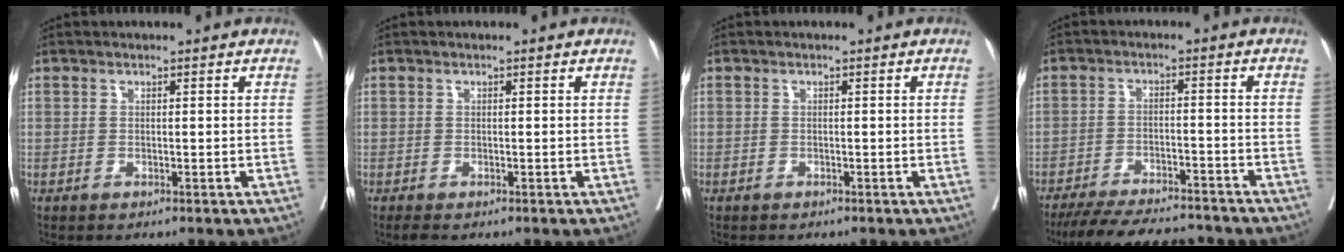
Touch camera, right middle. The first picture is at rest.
{"total": 0.9, "force": [-0.7, 0.3, 0.5], "torque": [-0.014, -0.005, -0.010]}
{"total": 0.0}
{"total": 14.0, "force": [-12.7, 2.5, 5.3], "torque": [-0.089, -0.006, -0.184]}